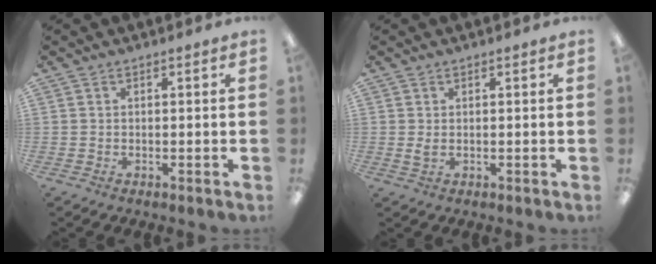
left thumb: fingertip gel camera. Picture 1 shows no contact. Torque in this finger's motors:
{"motor_torque": [-0.11, -0.09, -0.10, 0.02, 0.03]}